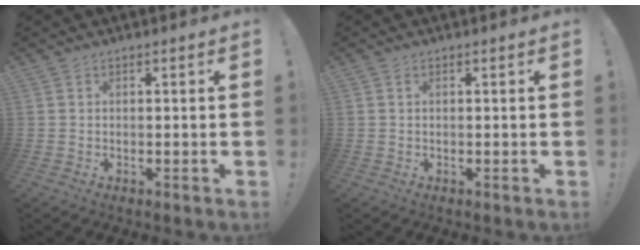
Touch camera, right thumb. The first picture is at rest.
{"total": 0.0}